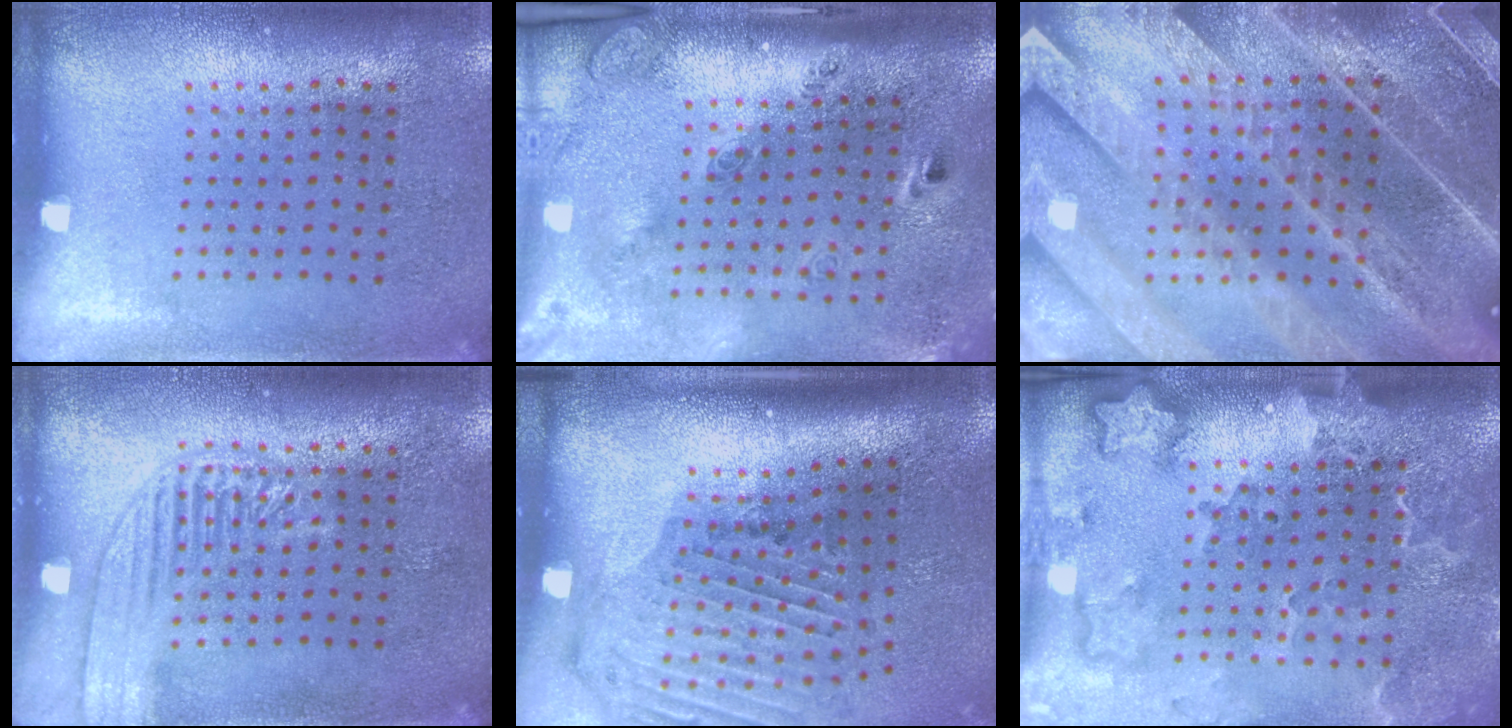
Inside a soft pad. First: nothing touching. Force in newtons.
{"total": 2.9, "press": 2.0, "slide": 2.1}
{"total": 5.5, "press": 4.7, "slide": 2.8}
{"total": 2.5, "press": 2.5, "slide": 0.3}
{"total": 2.4, "press": 1.9, "slide": 1.4}
{"total": 3.2, "press": 2.3, "slide": 2.1}